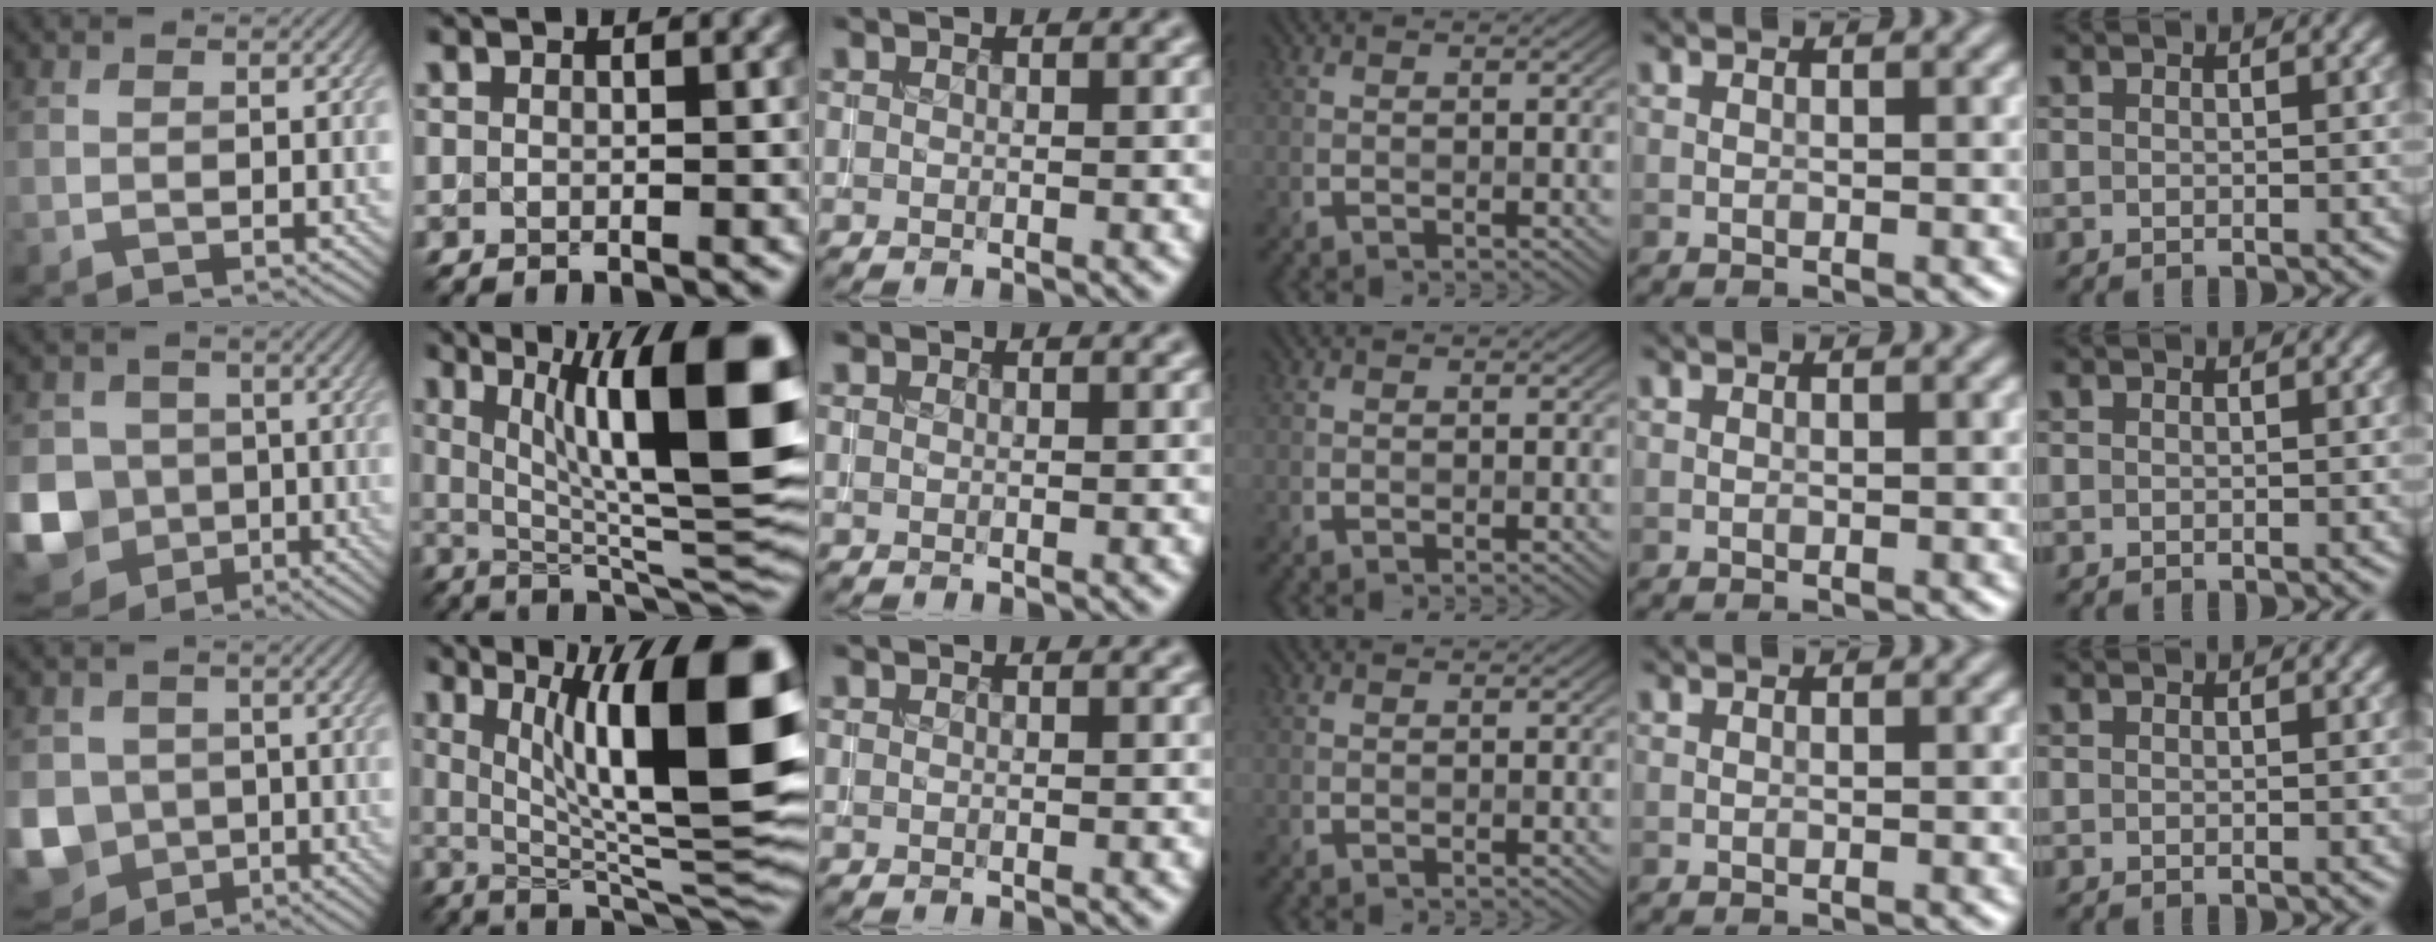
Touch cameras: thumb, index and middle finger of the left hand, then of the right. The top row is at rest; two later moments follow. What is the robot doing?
{"motion": "insert", "object": "coin"}